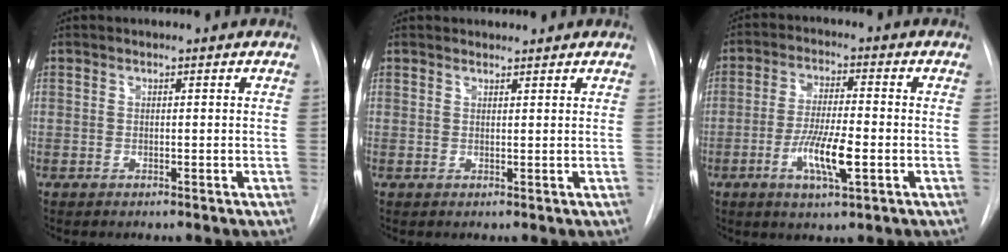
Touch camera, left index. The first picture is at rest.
{"total": 1.1, "force": [1.0, 0.2, -0.1], "torque": [-0.004, 0.002, 0.016]}
{"total": 8.1, "force": [-3.1, 1.3, 7.4], "torque": [-0.142, -0.013, -0.056]}